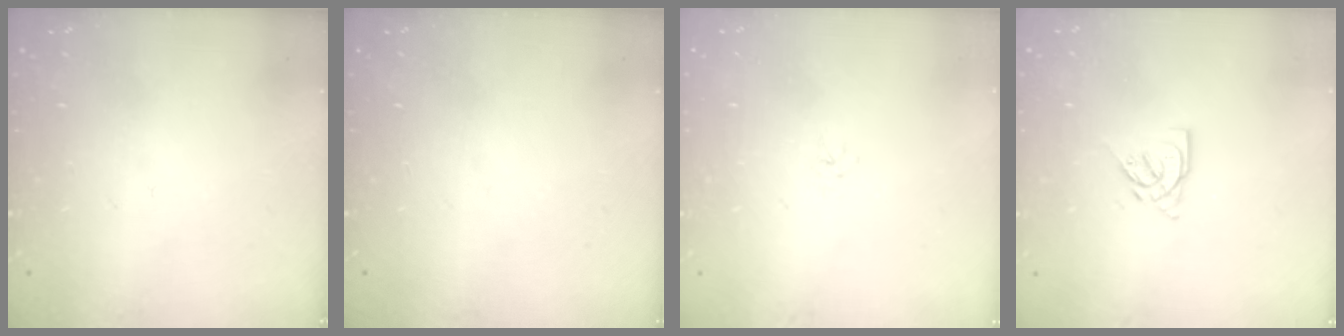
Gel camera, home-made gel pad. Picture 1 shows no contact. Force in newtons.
{"total": 0.0}
{"total": 1.6, "press": 1.6, "slide": 0.2}
{"total": 5.0, "press": 5.0, "slide": 0.5}